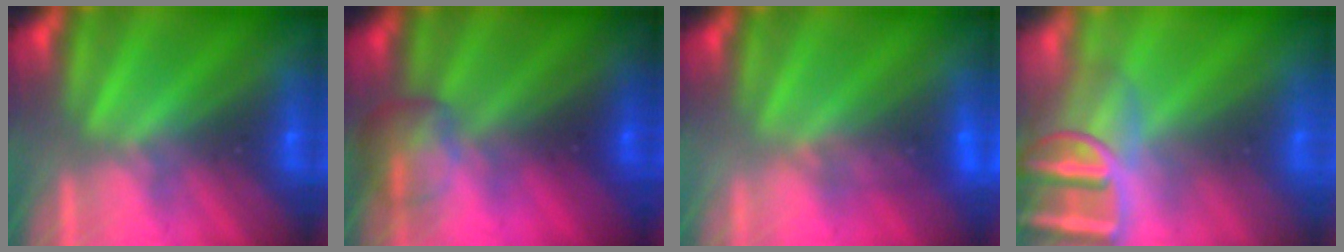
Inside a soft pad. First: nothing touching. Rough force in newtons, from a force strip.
{"total": 6.5}
{"total": 4.5}
{"total": 9.4}